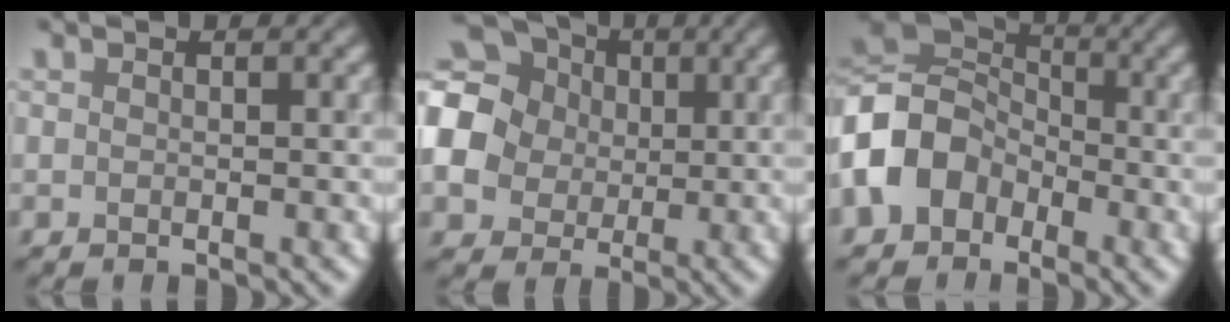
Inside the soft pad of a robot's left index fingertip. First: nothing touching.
{"total": 14.6, "force": [1.6, 13.4, 5.6], "torque": [-0.161, 0.011, -0.004]}
{"total": 8.6, "force": [-2.8, 6.9, 4.2], "torque": [-0.095, 0.003, -0.079]}